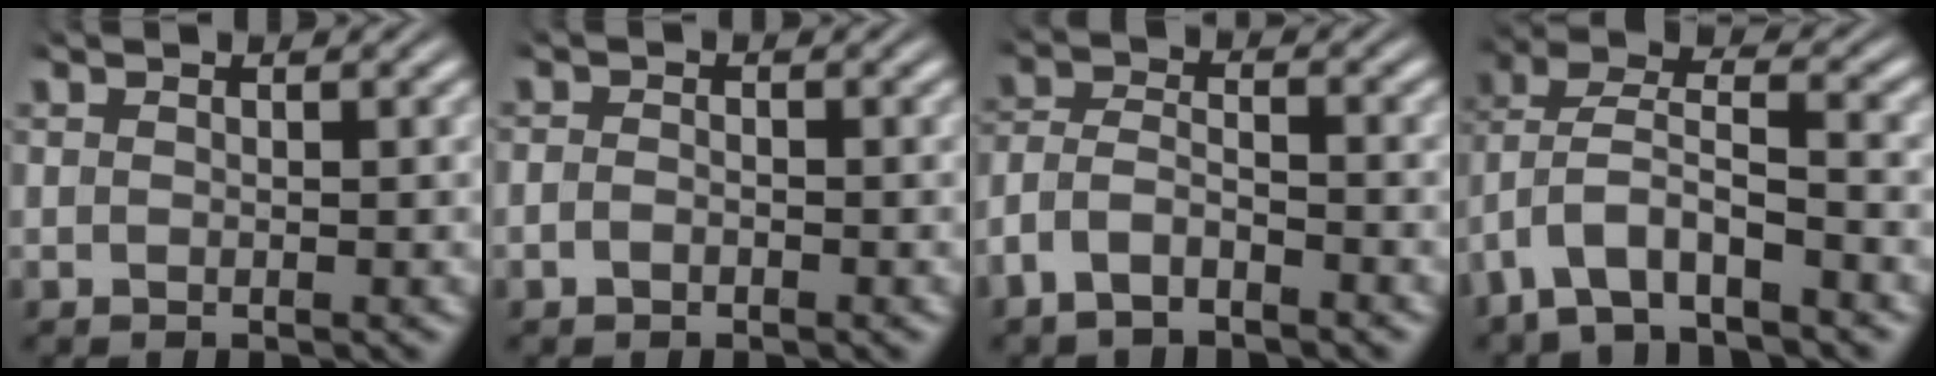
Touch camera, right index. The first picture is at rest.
{"total": 0.8, "force": [-0.6, 0.5, 0.2], "torque": [-0.009, -0.003, -0.011]}
{"total": 5.1, "force": [-2.5, 4.0, 1.9], "torque": [-0.062, -0.011, -0.047]}
{"total": 4.6, "force": [-0.8, 3.4, 2.9], "torque": [-0.084, -0.014, -0.008]}